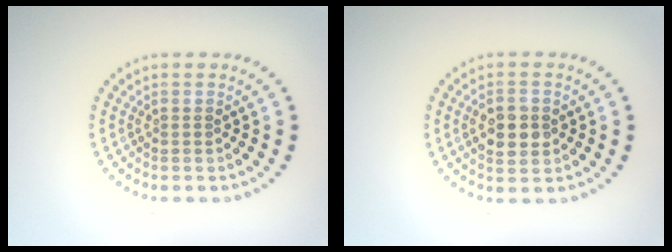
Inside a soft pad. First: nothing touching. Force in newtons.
{"total": 3.0, "press": 3.0, "slide": 0.1}